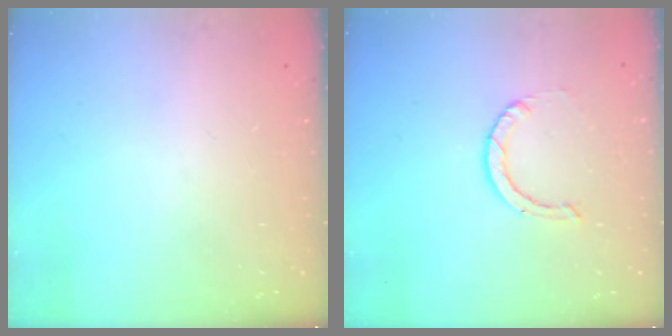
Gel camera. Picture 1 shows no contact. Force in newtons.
{"total": 0.9, "press": 0.9, "slide": 0.1}